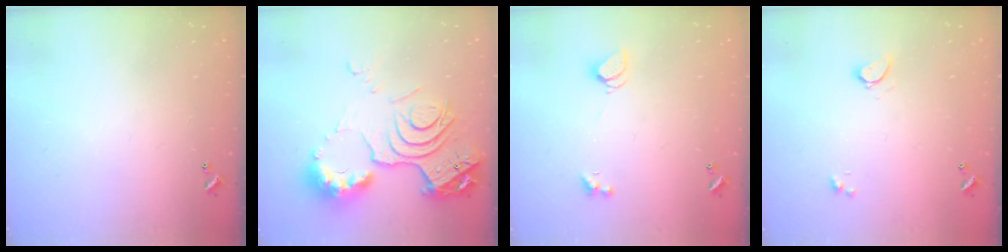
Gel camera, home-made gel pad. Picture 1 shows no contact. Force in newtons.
{"total": 16.2, "press": 16.1, "slide": 1.7}
{"total": 2.2, "press": 2.1, "slide": 0.4}
{"total": 0.6, "press": 0.6, "slide": 0.2}